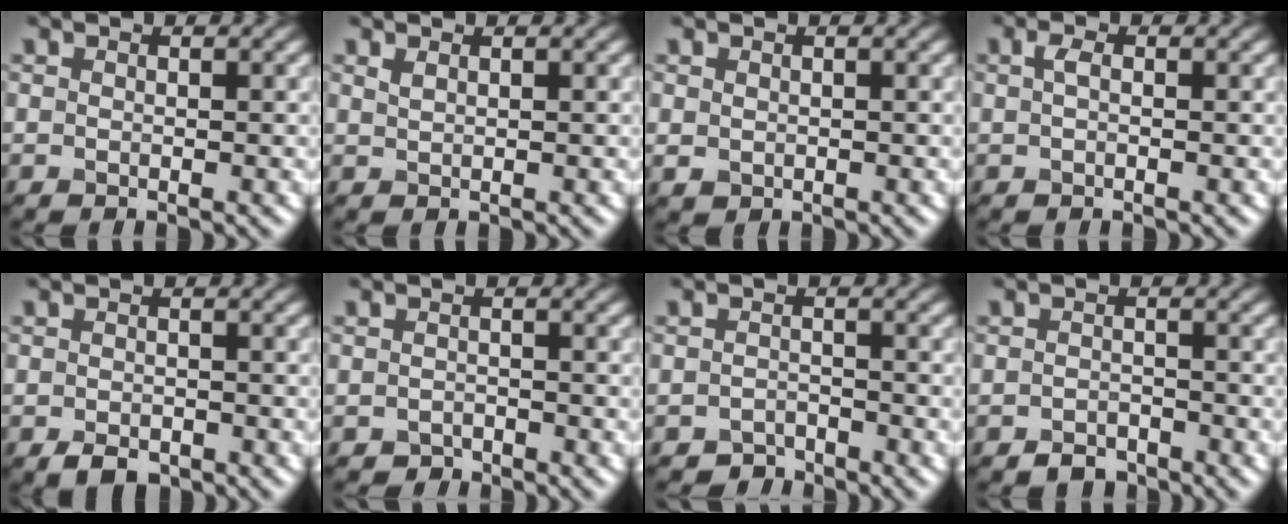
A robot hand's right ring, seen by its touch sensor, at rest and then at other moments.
{"total": 0.7, "force": [0.5, 0.2, 0.4], "torque": [-0.009, 0.000, 0.013]}
{"total": 0.7, "force": [0.2, 0.6, 0.3], "torque": [-0.004, -0.003, 0.008]}
{"total": 0.9, "force": [0.1, 0.4, 0.8], "torque": [-0.020, 0.001, 0.002]}
{"total": 1.9, "force": [-1.3, 1.1, 1.0], "torque": [-0.017, -0.003, -0.023]}
{"total": 1.0, "force": [-0.8, 0.5, 0.0], "torque": [0.004, 0.002, -0.015]}
{"total": 1.6, "force": [-1.5, 0.6, -0.1], "torque": [0.005, 0.007, -0.028]}
{"total": 1.8, "force": [-1.4, 1.0, 0.4], "torque": [-0.002, 0.004, -0.028]}